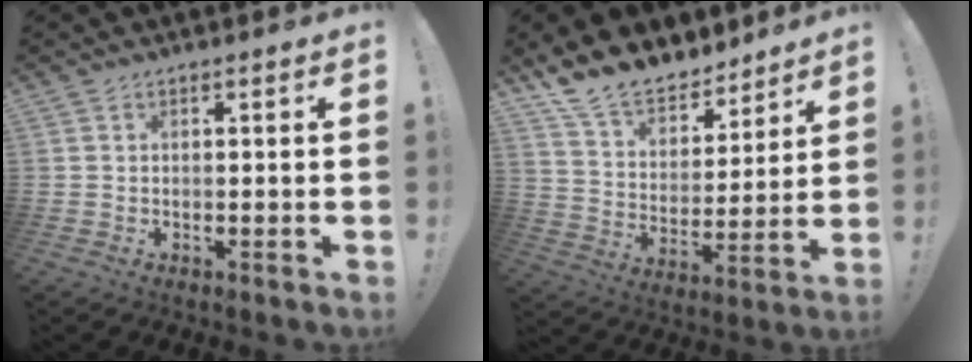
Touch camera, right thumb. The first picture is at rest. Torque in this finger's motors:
{"motor_torque": [-0.87, 0.95, 0.92, 0.98, 0.02]}